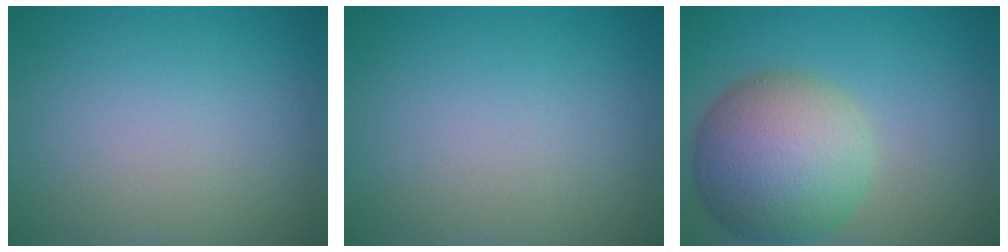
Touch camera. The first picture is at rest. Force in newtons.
{"total": 0.0}
{"total": 9.5, "press": 9.4, "slide": 0.7}